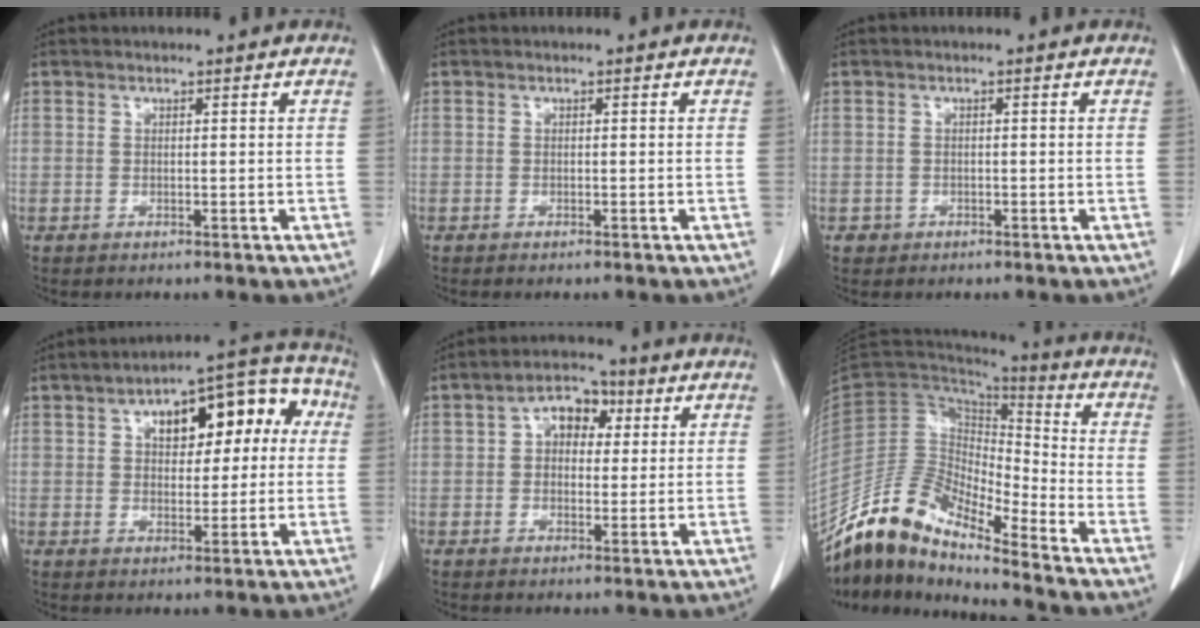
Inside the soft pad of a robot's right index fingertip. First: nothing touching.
{"total": 0.9, "force": [-0.7, 0.1, 0.5], "torque": [-0.010, -0.002, -0.009]}
{"total": 1.1, "force": [-0.6, 0.9, 0.0], "torque": [-0.004, 0.005, -0.009]}
{"total": 14.1, "force": [3.7, 6.7, 11.9], "torque": [-0.149, 0.054, 0.051]}
{"total": 6.2, "force": [1.7, 4.1, 4.4], "torque": [-0.072, 0.026, 0.024]}
{"total": 13.1, "force": [-11.6, 2.3, 5.5], "torque": [-0.105, 0.039, -0.221]}